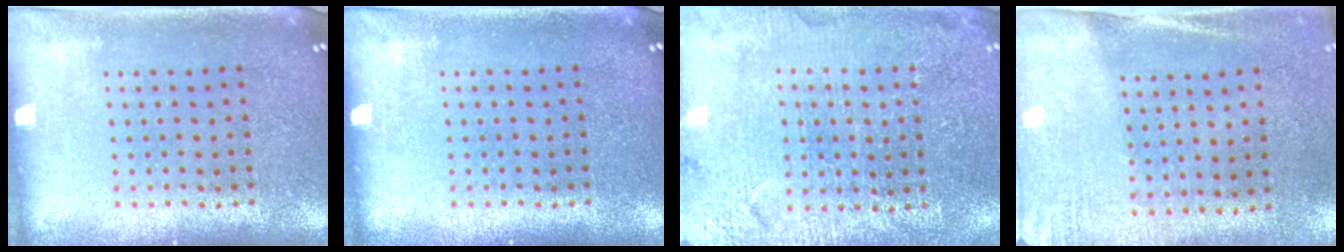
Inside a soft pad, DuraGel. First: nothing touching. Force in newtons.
{"total": 0.0}
{"total": 3.3, "press": 3.2, "slide": 0.6}
{"total": 2.6, "press": 2.3, "slide": 1.3}